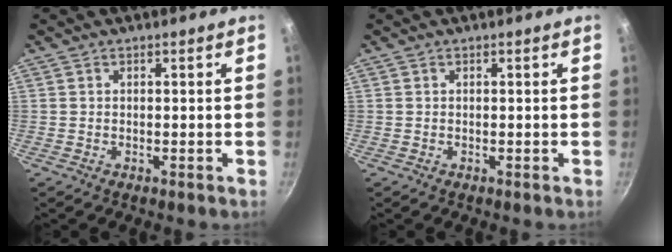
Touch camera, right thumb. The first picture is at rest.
{"total": 0.0}